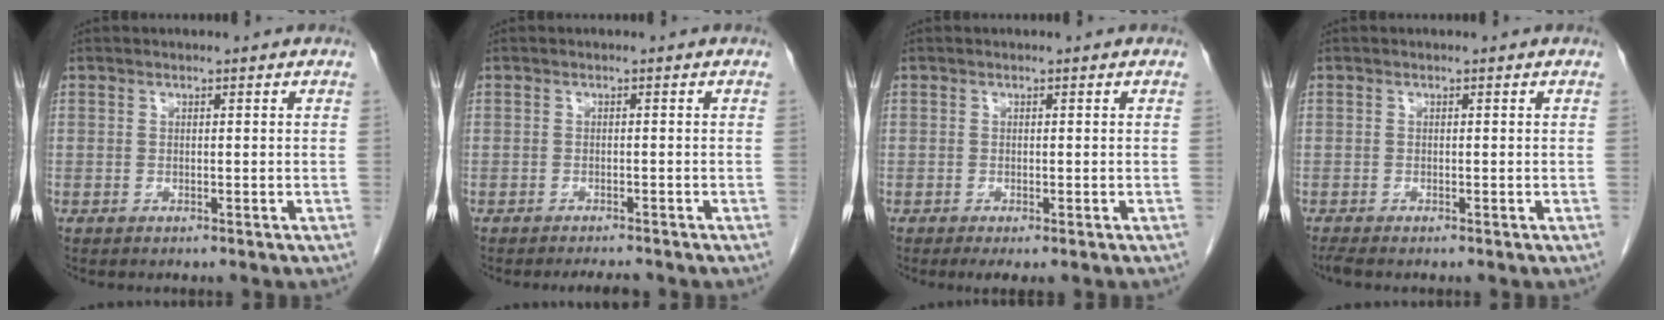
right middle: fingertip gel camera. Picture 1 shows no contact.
{"total": 2.2, "force": [-2.1, 0.2, 0.7], "torque": [-0.011, -0.007, -0.027]}
{"total": 1.9, "force": [-1.1, 0.5, 1.4], "torque": [-0.021, -0.007, -0.014]}
{"total": 0.9, "force": [-0.8, -0.1, 0.4], "torque": [-0.016, -0.006, -0.018]}